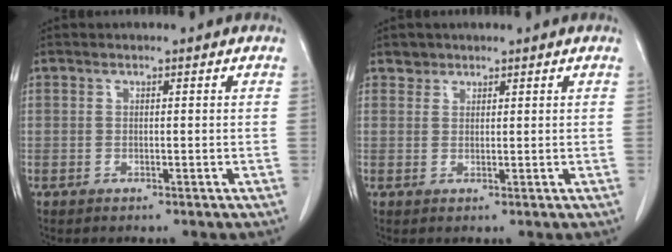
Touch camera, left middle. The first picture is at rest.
{"total": 1.4, "force": [1.1, 0.9, -0.2], "torque": [0.011, 0.004, 0.014]}